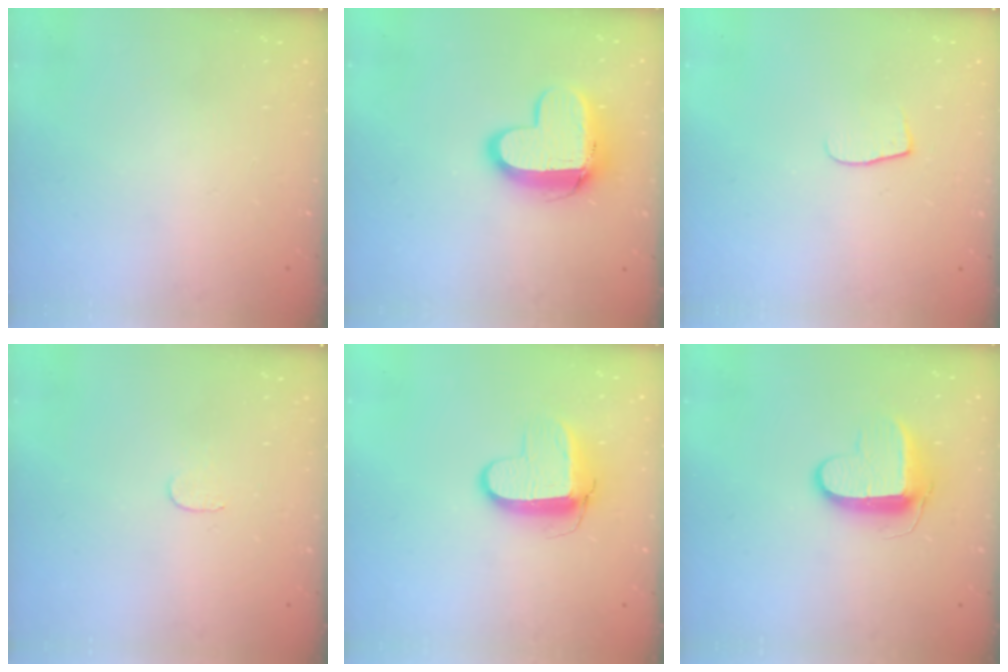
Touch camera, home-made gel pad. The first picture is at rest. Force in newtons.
{"total": 12.1, "press": 12.0, "slide": 1.2}
{"total": 6.6, "press": 6.6, "slide": 0.5}
{"total": 3.0, "press": 3.0, "slide": 0.3}
{"total": 8.9, "press": 8.8, "slide": 1.0}
{"total": 9.7, "press": 9.7, "slide": 0.9}